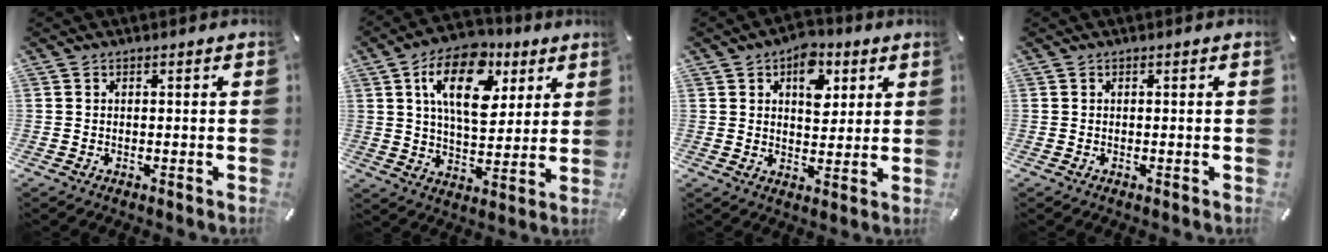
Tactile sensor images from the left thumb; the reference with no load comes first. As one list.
[{"total": 16.4, "force": [7.3, 9.6, 11.1], "torque": [-0.171, -0.017, 0.125]}, {"total": 9.6, "force": [4.0, 6.4, 5.9], "torque": [-0.065, -0.008, 0.065]}, {"total": 0.0}]